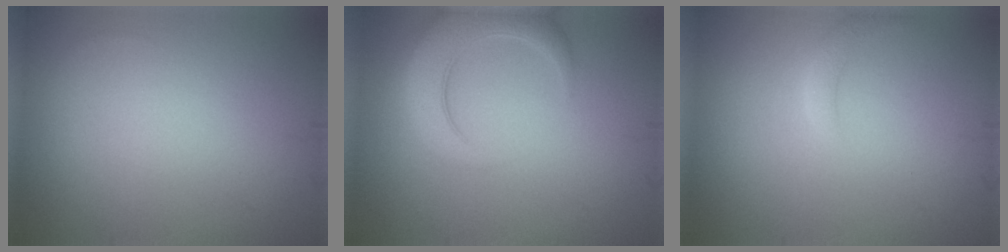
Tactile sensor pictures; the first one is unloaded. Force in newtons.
{"total": 5.4, "press": 5.4, "slide": 0.6}
{"total": 1.6, "press": 1.5, "slide": 0.2}